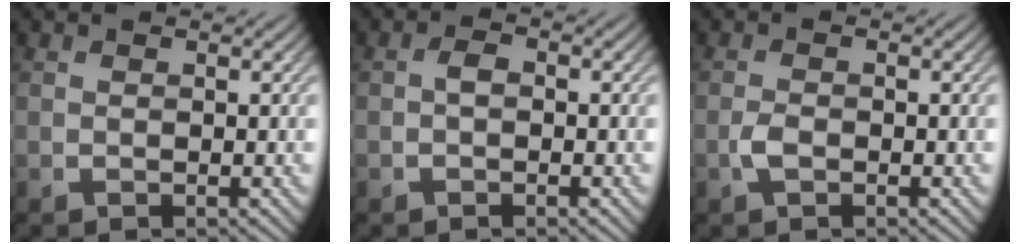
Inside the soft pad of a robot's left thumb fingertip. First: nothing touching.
{"total": 1.3, "force": [-0.4, 0.8, 1.0], "torque": [-0.017, 0.005, -0.010]}
{"total": 1.7, "force": [-0.8, 0.9, 1.3], "torque": [-0.026, 0.000, -0.018]}